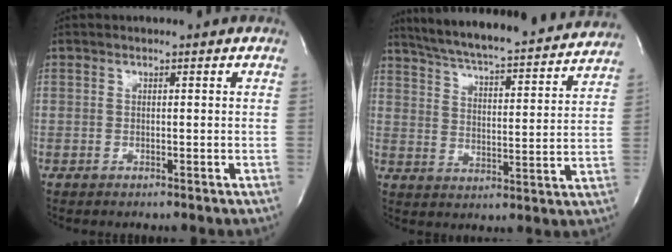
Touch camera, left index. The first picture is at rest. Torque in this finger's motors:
{"motor_torque": [-0.25, -0.50, 0.33, 0.09]}